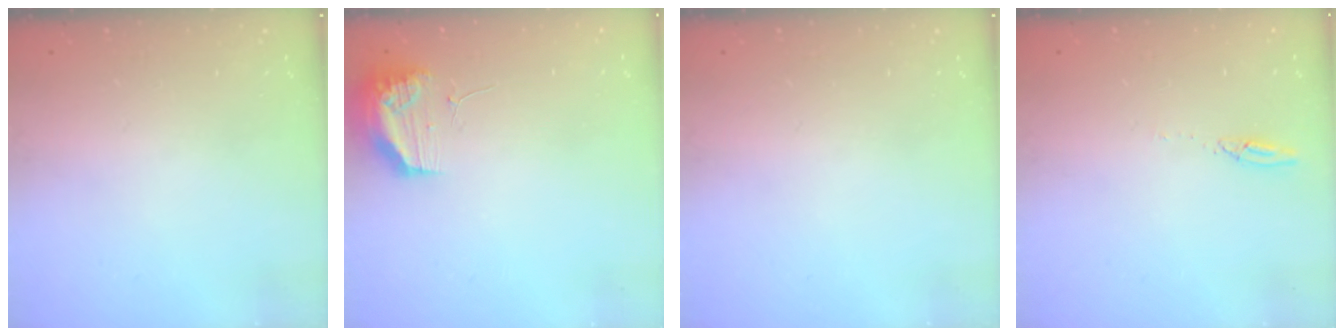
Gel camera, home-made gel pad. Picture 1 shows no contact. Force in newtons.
{"total": 13.5, "press": 11.5, "slide": 7.0}
{"total": 0.0}
{"total": 2.7, "press": 2.7, "slide": 0.2}